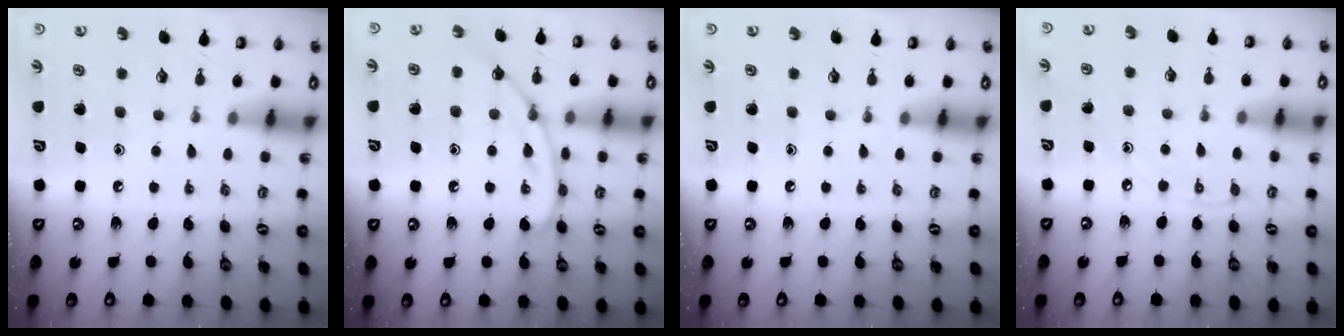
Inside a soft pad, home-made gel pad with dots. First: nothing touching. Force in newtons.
{"total": 9.3, "press": 9.3, "slide": 0.7}
{"total": 0.0}
{"total": 4.2, "press": 4.2, "slide": 0.7}